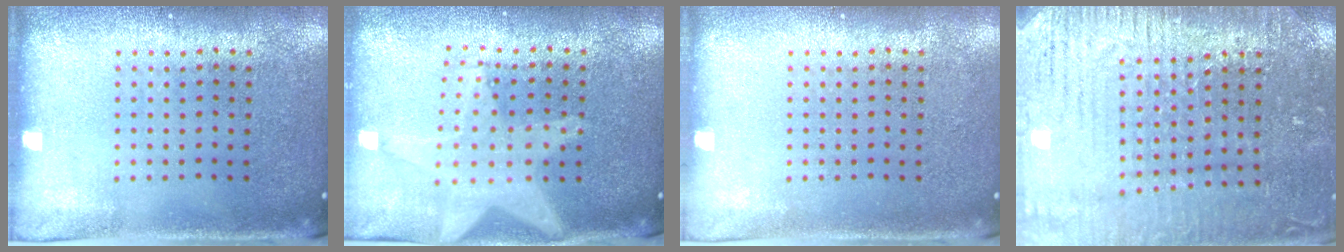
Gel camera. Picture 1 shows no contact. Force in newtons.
{"total": 1.5, "press": 1.4, "slide": 0.4}
{"total": 0.0}
{"total": 3.3, "press": 3.3, "slide": 0.4}